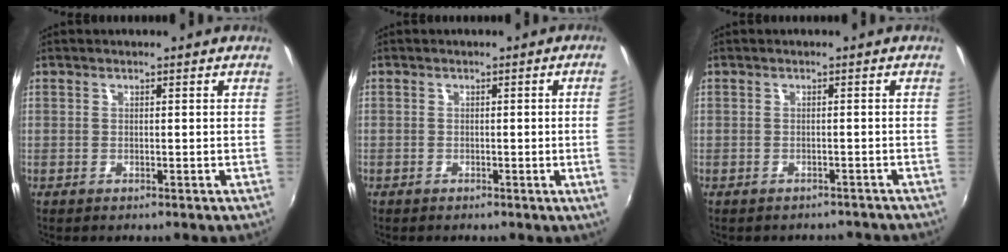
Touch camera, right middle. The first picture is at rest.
{"total": 2.6, "force": [-0.2, -1.4, 2.2], "torque": [-0.037, -0.011, 0.003]}
{"total": 4.5, "force": [-3.9, 1.9, 1.0], "torque": [-0.015, -0.003, -0.043]}